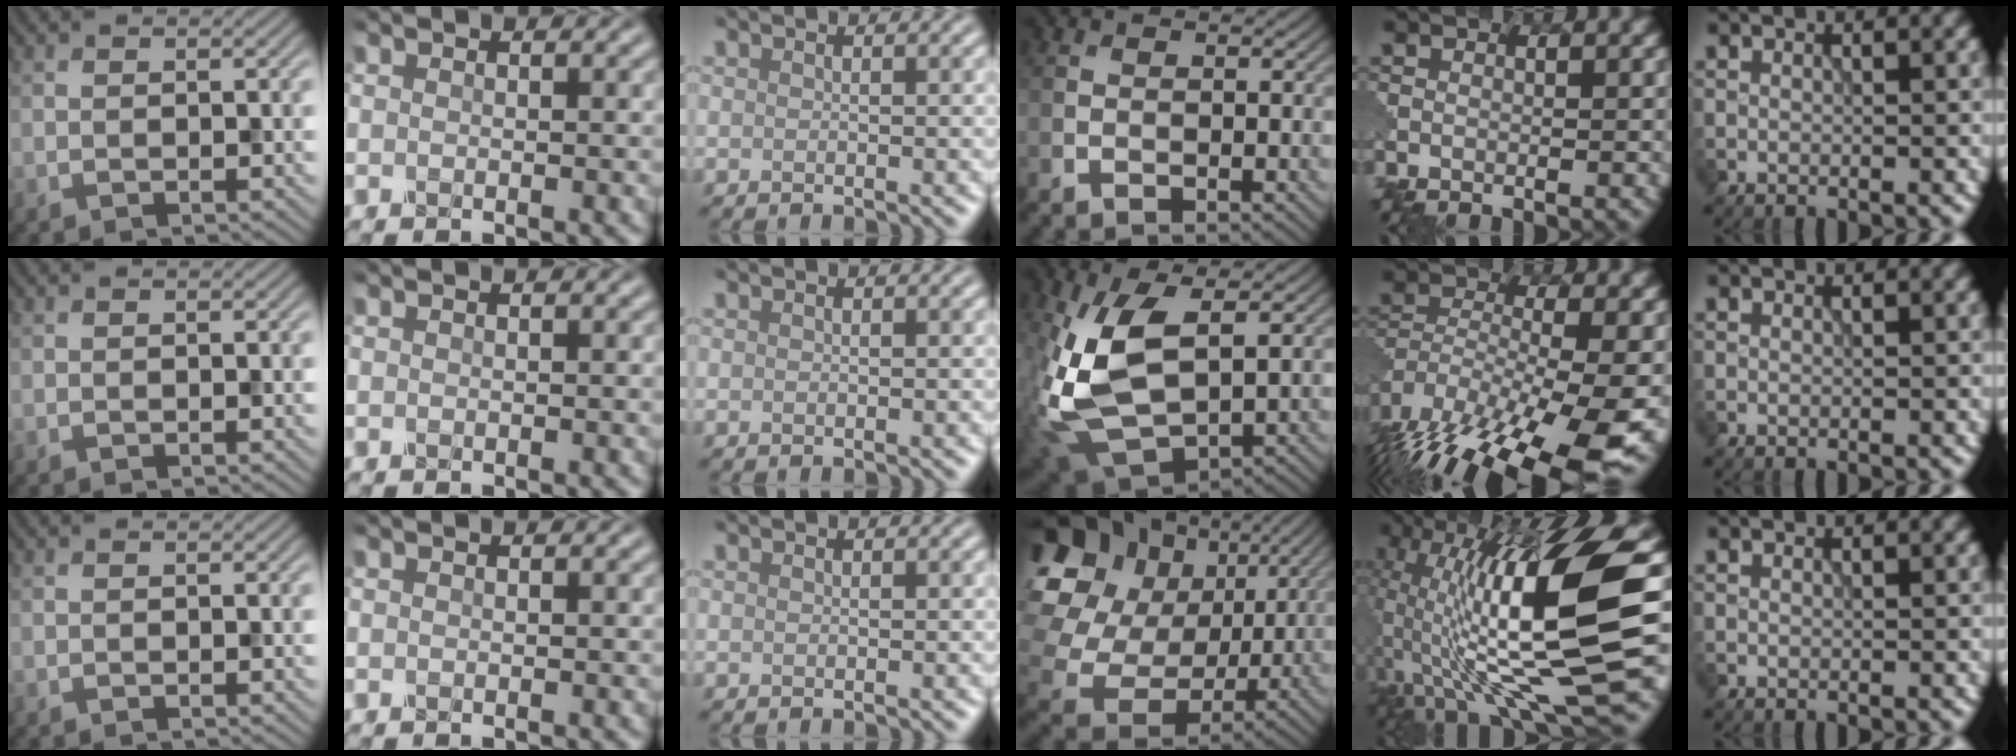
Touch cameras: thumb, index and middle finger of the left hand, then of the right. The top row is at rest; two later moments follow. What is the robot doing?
{"motion": "wrap", "object": "tissue paper"}